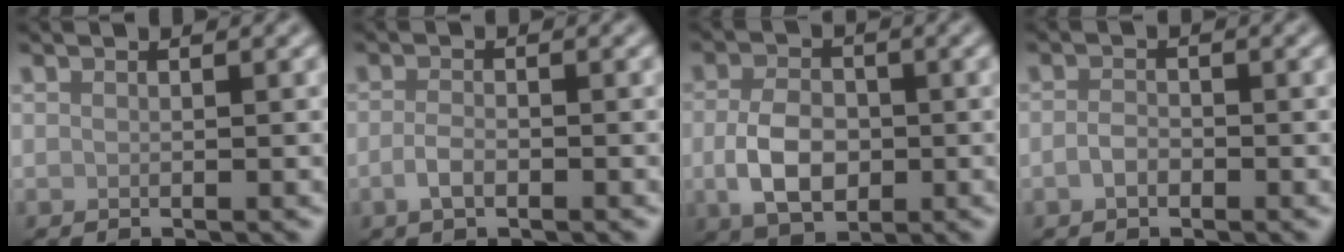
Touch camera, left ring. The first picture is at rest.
{"total": 1.8, "force": [-0.8, 0.8, 1.3], "torque": [-0.028, -0.001, -0.018]}
{"total": 4.9, "force": [-0.8, 3.4, 3.5], "torque": [-0.073, -0.006, -0.016]}
{"total": 1.4, "force": [-0.7, 0.9, 0.9], "torque": [-0.020, 0.000, -0.016]}